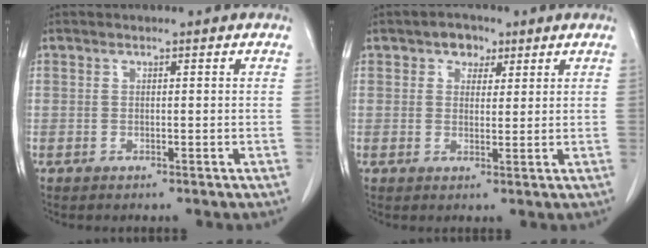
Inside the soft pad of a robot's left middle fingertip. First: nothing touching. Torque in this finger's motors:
{"motor_torque": [-0.05, 0.07, -0.02, 0.01]}